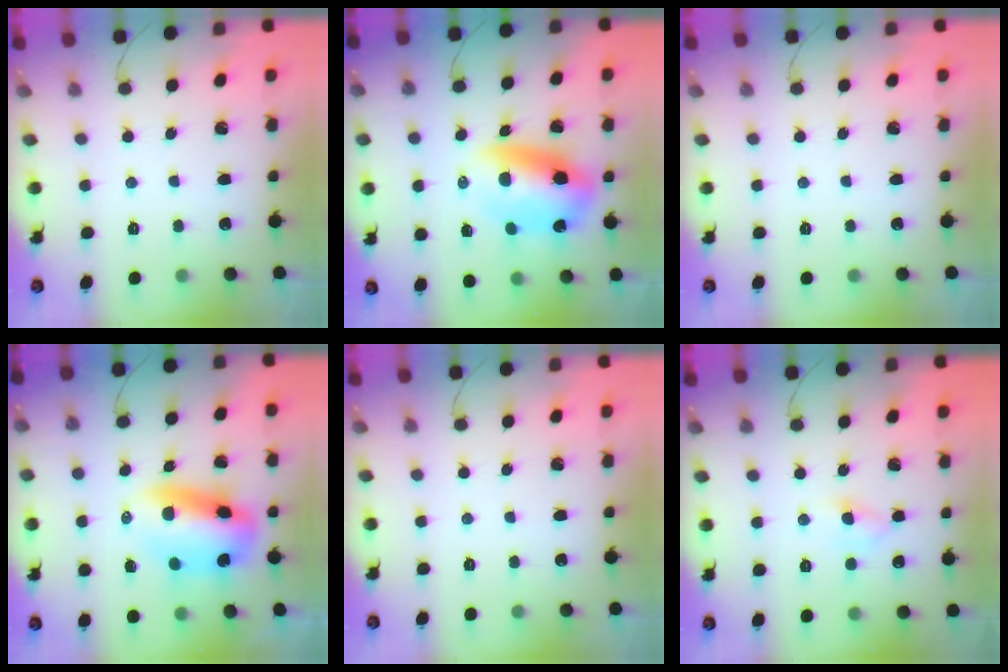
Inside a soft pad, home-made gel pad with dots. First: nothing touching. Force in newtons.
{"total": 10.2, "press": 10.0, "slide": 2.3}
{"total": 0.0}
{"total": 9.5, "press": 9.1, "slide": 2.7}
{"total": 0.0}
{"total": 3.9, "press": 3.6, "slide": 1.5}